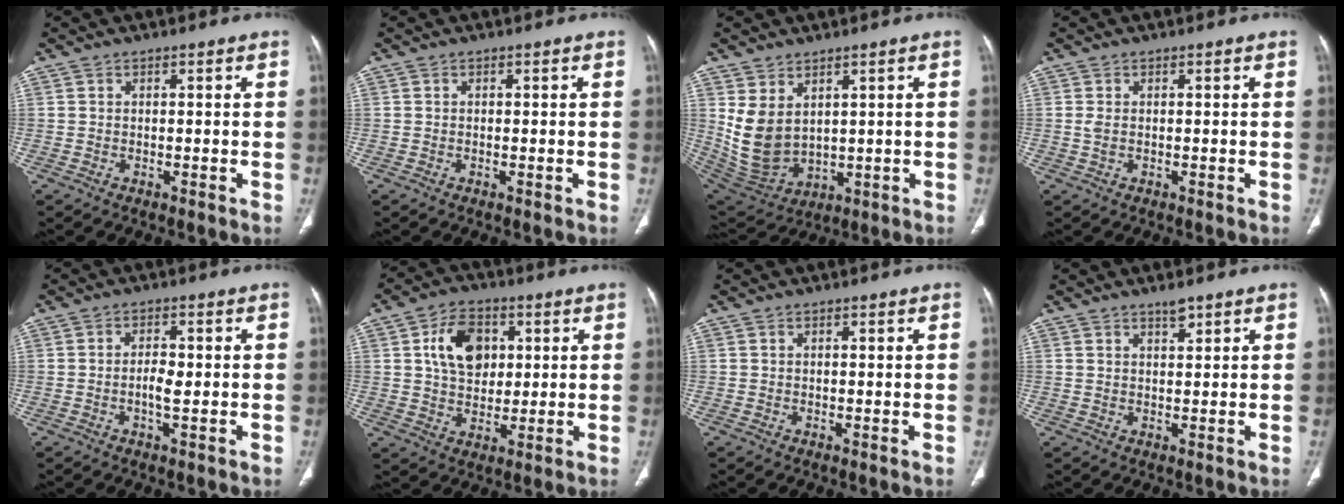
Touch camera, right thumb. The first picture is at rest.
{"total": 0.0}
{"total": 10.5, "force": [3.1, 7.1, 7.2], "torque": [-0.128, -0.017, 0.091]}
{"total": 1.0, "force": [0.0, 0.5, 0.9], "torque": [-0.021, 0.000, 0.003]}
{"total": 3.3, "force": [-0.4, 1.2, 3.0], "torque": [-0.056, 0.001, -0.010]}
{"total": 10.9, "force": [2.9, 7.8, 6.9], "torque": [-0.085, -0.005, 0.050]}
{"total": 0.5, "force": [0.2, 0.2, 0.5], "torque": [-0.009, -0.001, 0.004]}
{"total": 2.1, "force": [1.7, 0.6, 1.1], "torque": [-0.009, -0.011, 0.030]}